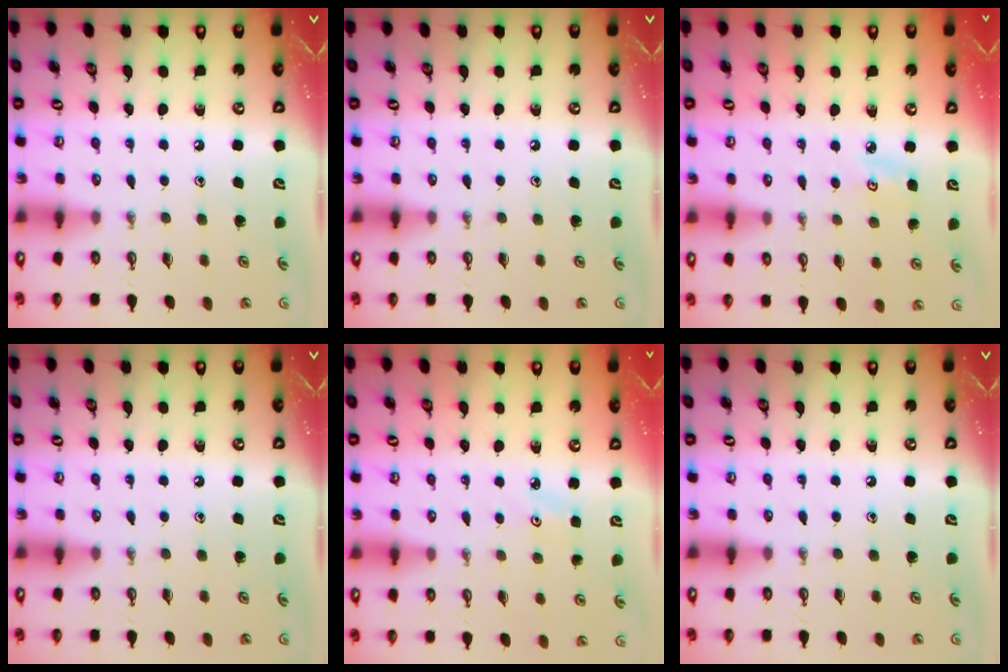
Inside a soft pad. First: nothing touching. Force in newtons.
{"total": 0.0}
{"total": 3.9, "press": 3.9, "slide": 0.4}
{"total": 0.0}
{"total": 2.1, "press": 2.1, "slide": 0.3}
{"total": 0.0}